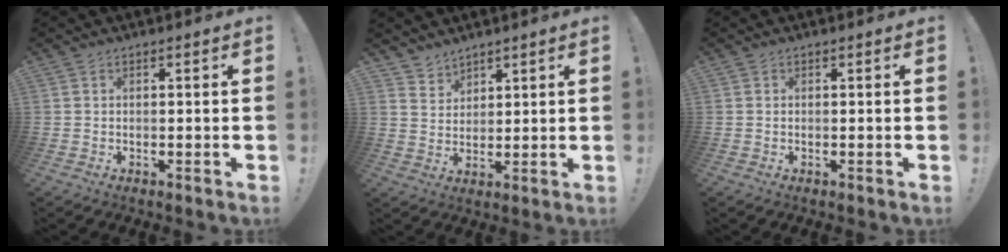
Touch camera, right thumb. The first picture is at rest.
{"total": 4.6, "force": [3.8, 2.4, -0.5], "torque": [0.011, -0.036, 0.073]}
{"total": 0.0}